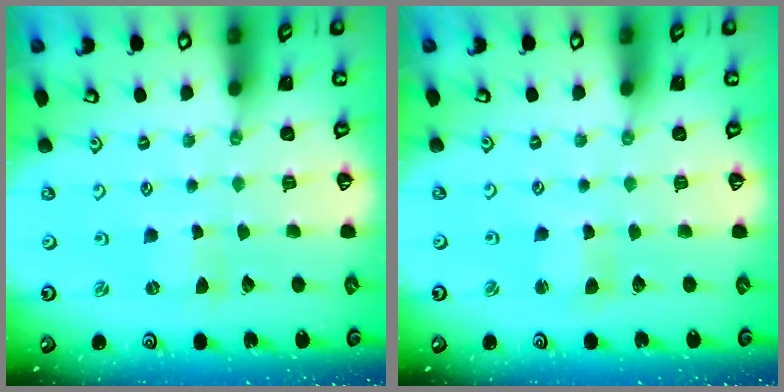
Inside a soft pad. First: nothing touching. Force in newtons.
{"total": 2.5, "press": 2.5, "slide": 0.3}